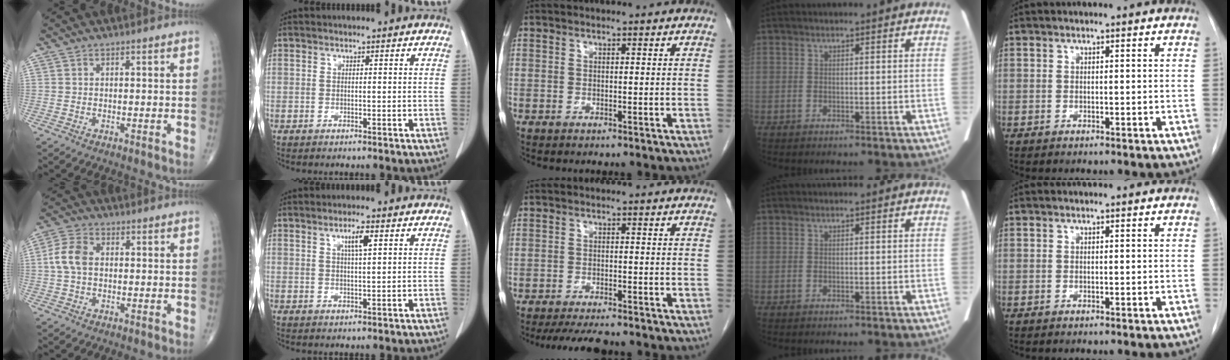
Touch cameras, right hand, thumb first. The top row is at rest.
{"thumb": {"total": 6.0, "force": [0.3, 4.0, 4.5], "torque": [-0.098, 0.015, -0.001]}, "index": {"total": 3.0, "force": [1.3, 0.2, 2.7], "torque": [-0.047, -0.001, 0.021]}, "middle": {"total": 6.9, "force": [-6.0, 0.9, 3.2], "torque": [-0.045, -0.015, -0.092]}}